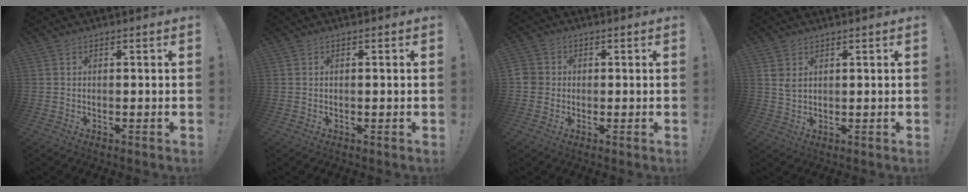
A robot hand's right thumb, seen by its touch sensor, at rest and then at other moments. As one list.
[{"total": 0.5, "force": [-0.1, -0.1, 0.5], "torque": [-0.011, 0.000, -0.002]}, {"total": 4.2, "force": [-0.3, 4.1, 1.1], "torque": [-0.024, 0.008, -0.005]}, {"total": 2.6, "force": [1.6, 1.2, 1.6], "torque": [-0.022, -0.006, 0.028]}]